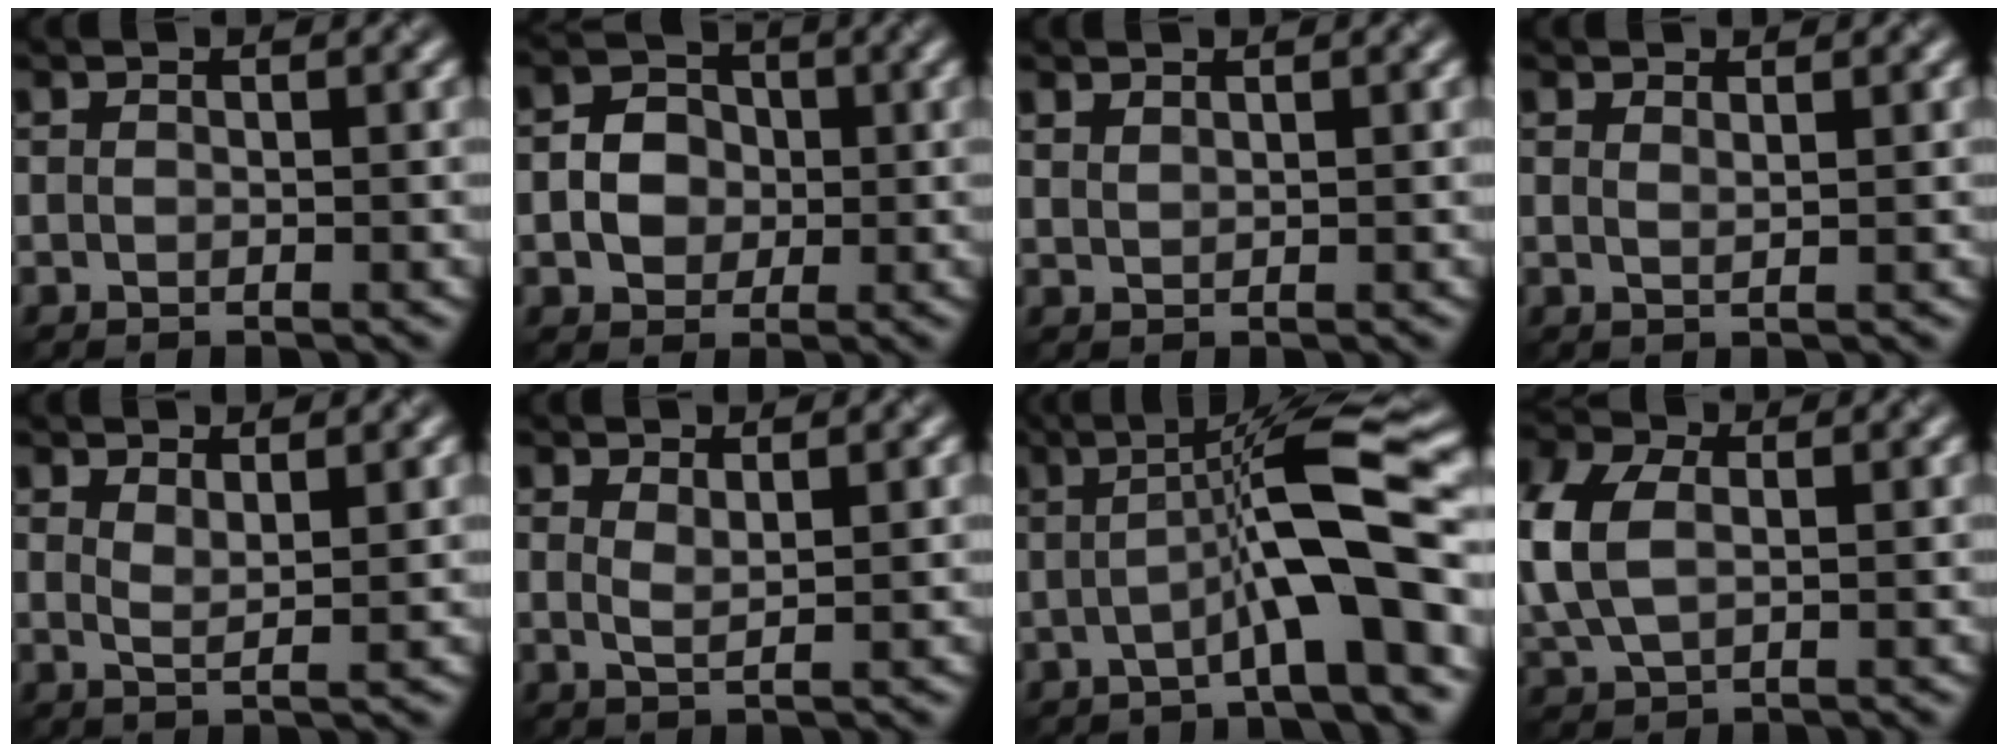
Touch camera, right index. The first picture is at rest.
{"total": 2.8, "force": [-0.8, 2.5, 1.1], "torque": [-0.018, 0.009, -0.009]}
{"total": 0.9, "force": [0.9, 0.1, 0.0], "torque": [0.004, -0.001, 0.016]}
{"total": 0.6, "force": [0.6, 0.1, 0.2], "torque": [0.003, 0.001, 0.010]}
{"total": 1.4, "force": [1.1, 0.2, 0.9], "torque": [-0.009, 0.000, 0.023]}
{"total": 0.9, "force": [0.6, 0.1, 0.6], "torque": [-0.010, 0.000, 0.015]}
{"total": 8.8, "force": [-1.6, 1.3, 8.6], "torque": [-0.112, 0.021, -0.030]}
{"total": 5.2, "force": [0.1, 3.6, 3.7], "torque": [-0.113, 0.008, 0.012]}